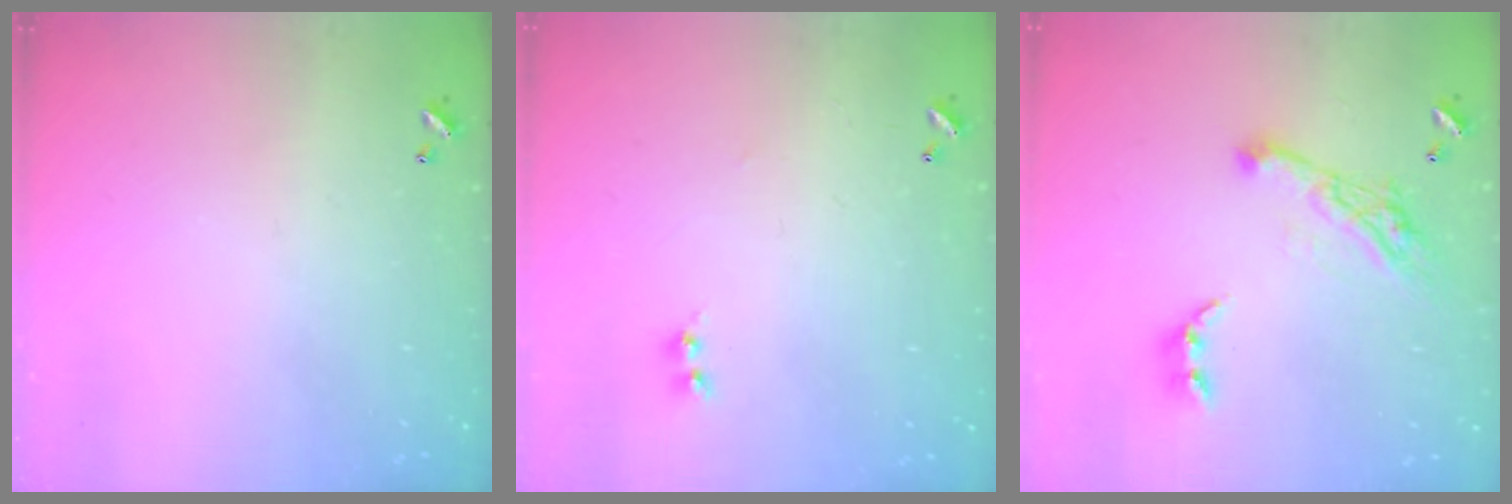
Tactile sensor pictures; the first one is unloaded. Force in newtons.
{"total": 1.5, "press": 1.4, "slide": 0.5}
{"total": 10.4, "press": 10.3, "slide": 0.9}